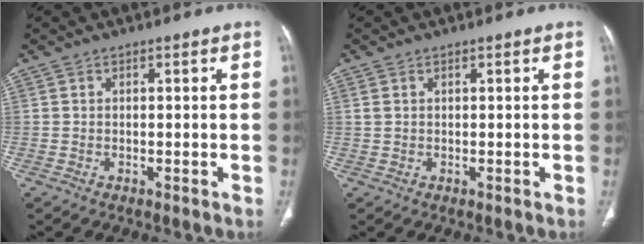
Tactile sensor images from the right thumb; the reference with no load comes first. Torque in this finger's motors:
{"motor_torque": [-0.15, -0.50, -0.36, 0.24, -0.02]}